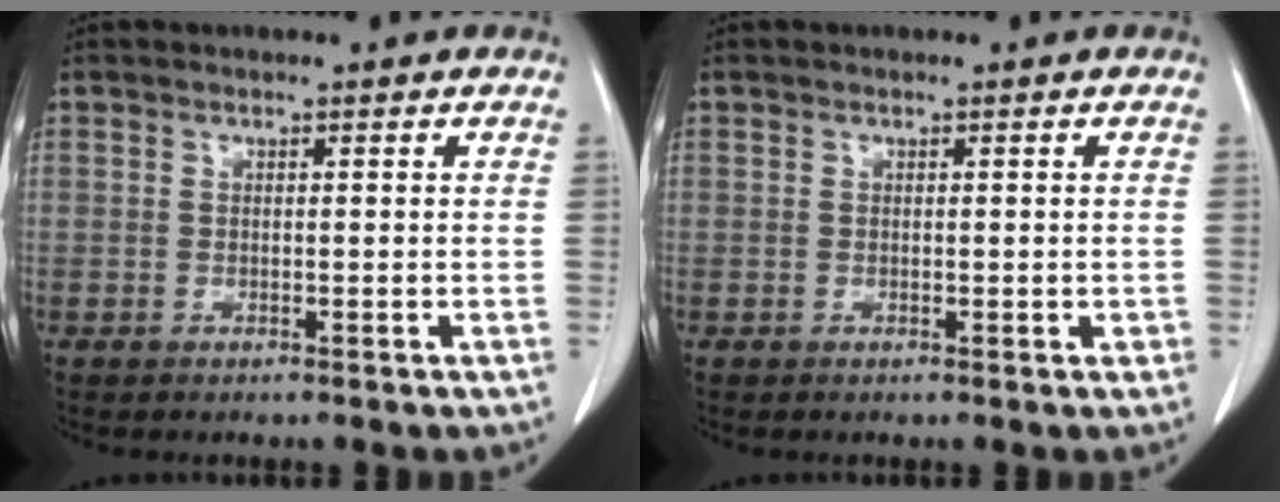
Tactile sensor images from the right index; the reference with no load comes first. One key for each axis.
{"total": 0.8, "fx": 0.0, "fy": 0.5, "fz": 0.6, "tx": -0.003, "ty": 0.001, "tz": 0.002}